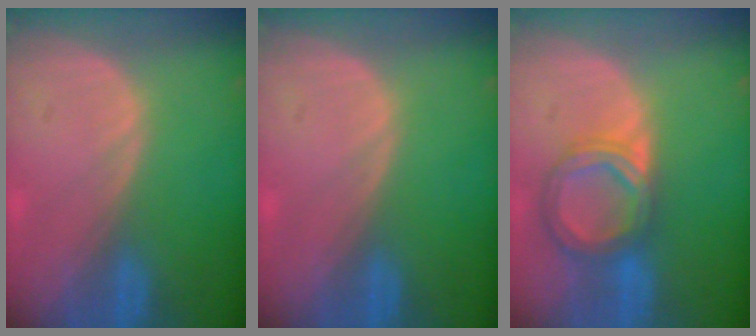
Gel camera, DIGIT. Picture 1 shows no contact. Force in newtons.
{"total": 0.0}
{"total": 6.7, "press": 6.2, "slide": 2.6}